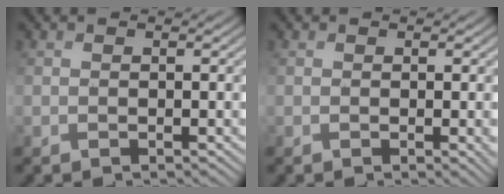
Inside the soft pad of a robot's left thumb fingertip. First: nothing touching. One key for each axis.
{"total": 1.3, "fx": -0.1, "fy": 0.2, "fz": 1.3, "tx": -0.019, "ty": -0.003, "tz": -0.002}